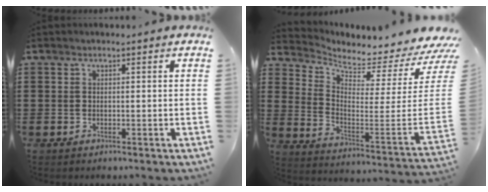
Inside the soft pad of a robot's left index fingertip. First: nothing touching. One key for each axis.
{"total": 2.8, "fx": 2.7, "fy": 0.3, "fz": 0.6, "tx": -0.029, "ty": -0.054, "tz": 0.038}